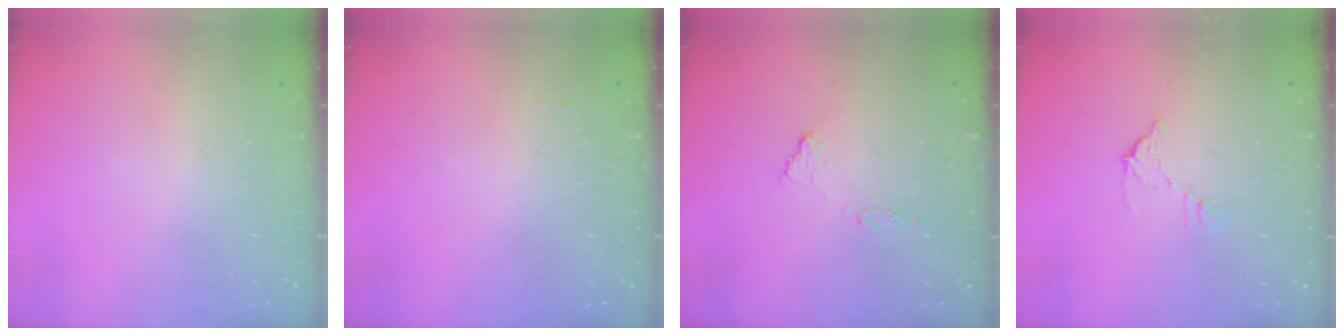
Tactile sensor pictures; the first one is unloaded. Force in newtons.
{"total": 6.2, "press": 6.2, "slide": 0.4}
{"total": 8.0, "press": 7.9, "slide": 0.7}
{"total": 7.2, "press": 7.2, "slide": 0.3}